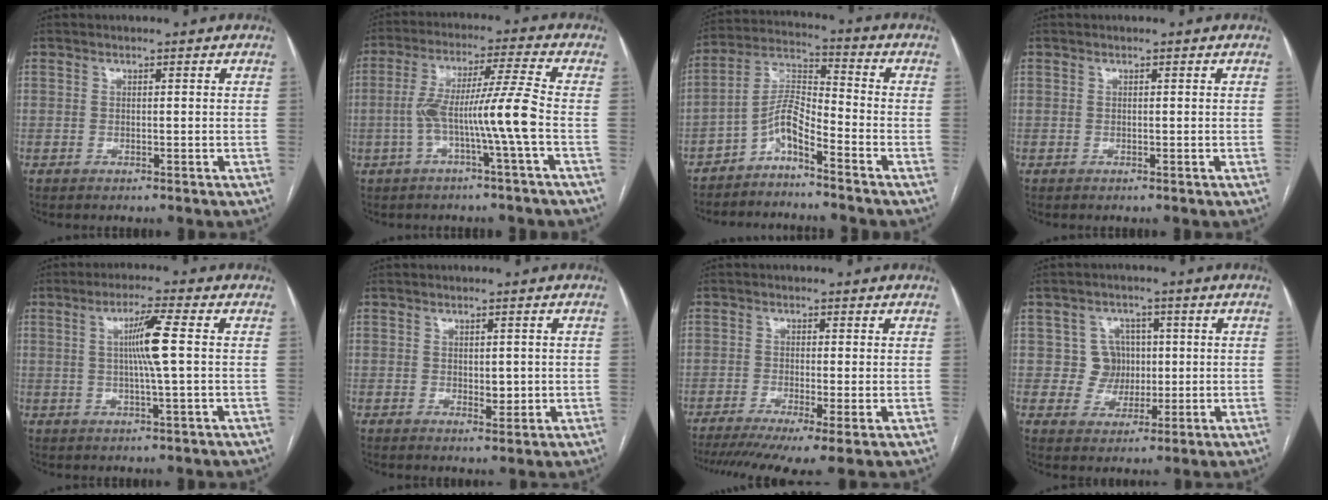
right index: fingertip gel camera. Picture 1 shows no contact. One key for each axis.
{"total": 9.6, "fx": -2.5, "fy": -1.3, "fz": 9.1, "tx": -0.177, "ty": 0.020, "tz": -0.045}
{"total": 6.4, "fx": -4.5, "fy": 0.9, "fz": 4.4, "tx": -0.094, "ty": 0.014, "tz": -0.090}
{"total": 0.0}
{"total": 6.4, "fx": 0.7, "fy": -0.7, "fz": 6.3, "tx": -0.114, "ty": 0.000, "tz": 0.015}
{"total": 2.5, "fx": 0.1, "fy": 1.4, "fz": 2.1, "tx": -0.025, "ty": -0.004, "tz": 0.007}
{"total": 10.0, "fx": -6.2, "fy": 1.5, "fz": 7.7, "tx": -0.129, "ty": -0.015, "tz": -0.100}
{"total": 5.3, "fx": 0.7, "fy": 5.2, "fz": 0.8, "tx": -0.005, "ty": 0.016, "tz": 0.017}